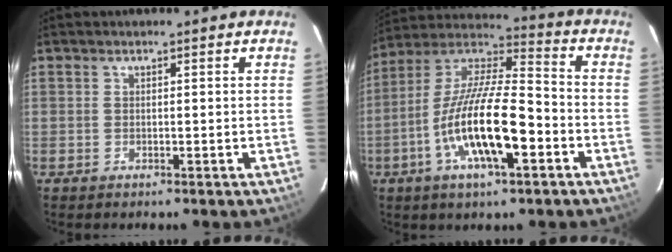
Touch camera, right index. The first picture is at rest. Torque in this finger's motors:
{"motor_torque": [1.97, -0.17, 1.05, 0.21]}